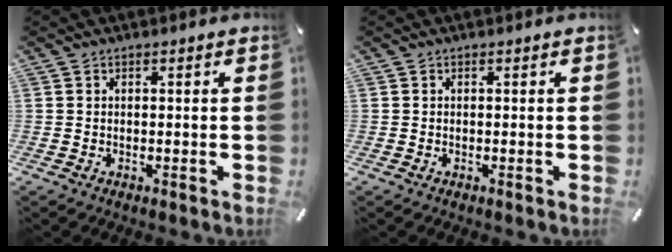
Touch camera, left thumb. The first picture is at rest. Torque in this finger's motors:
{"motor_torque": [0.00, 0.01, 0.03, 0.02, 0.00]}